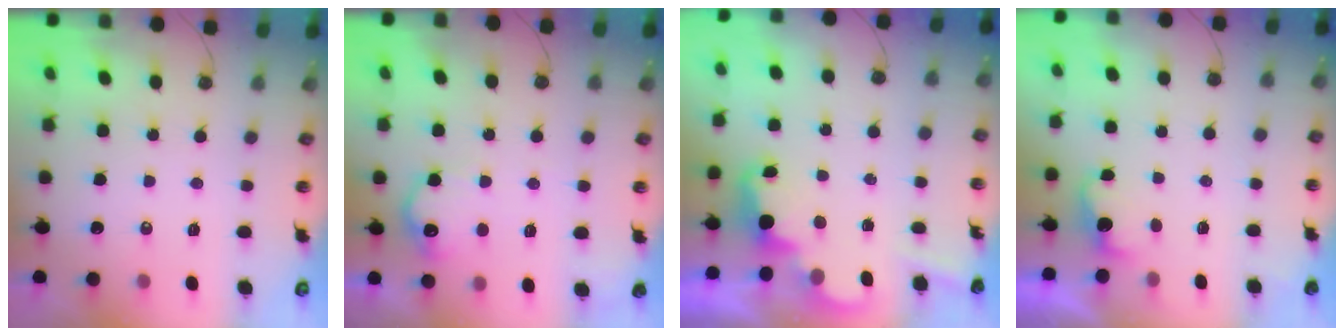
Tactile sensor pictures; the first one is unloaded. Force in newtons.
{"total": 11.2, "press": 11.2, "slide": 0.4}
{"total": 2.3, "press": 2.3, "slide": 0.5}
{"total": 2.8, "press": 2.6, "slide": 1.0}